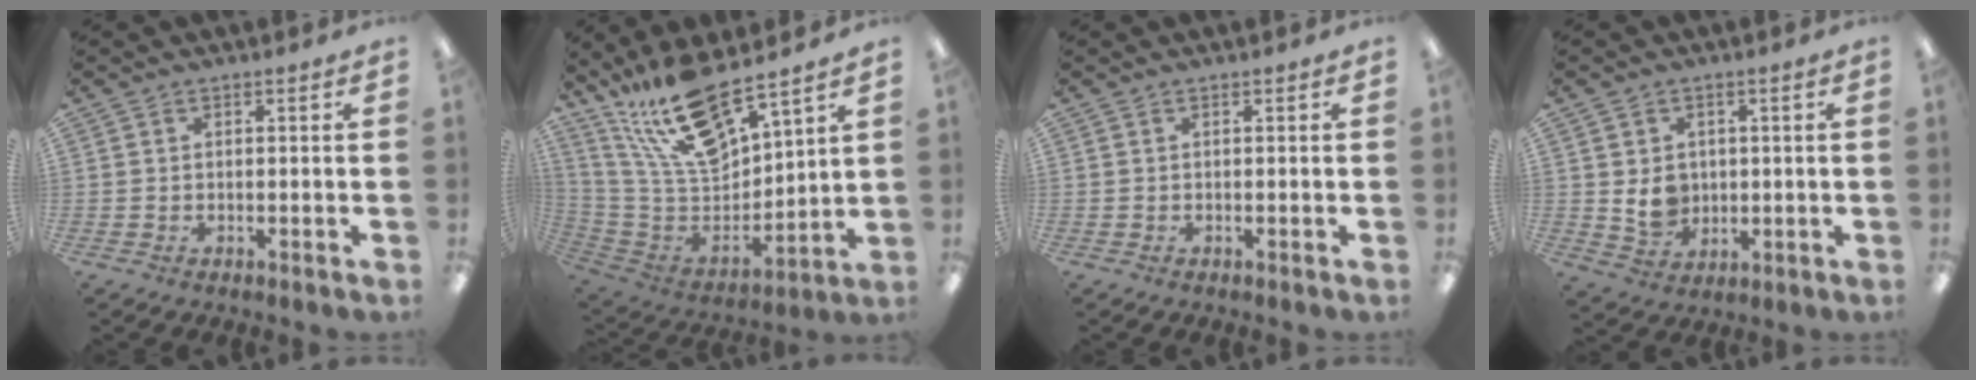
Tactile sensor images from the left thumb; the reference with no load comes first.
{"total": 19.2, "force": [14.9, 5.7, 10.8], "torque": [-0.217, -0.098, 0.261]}
{"total": 0.0}
{"total": 6.1, "force": [0.8, 5.3, 2.8], "torque": [-0.045, 0.001, 0.015]}